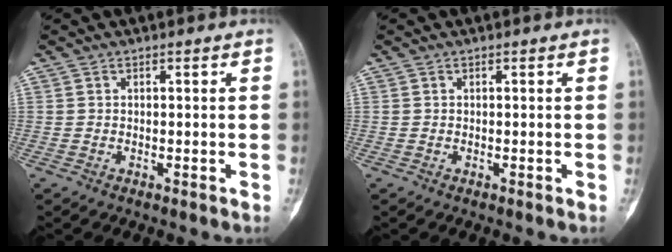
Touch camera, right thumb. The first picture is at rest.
{"total": 0.0}